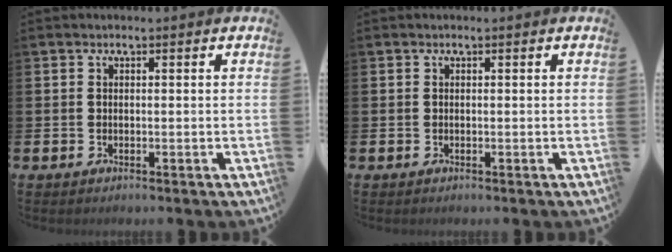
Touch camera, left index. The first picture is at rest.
{"total": 0.0}